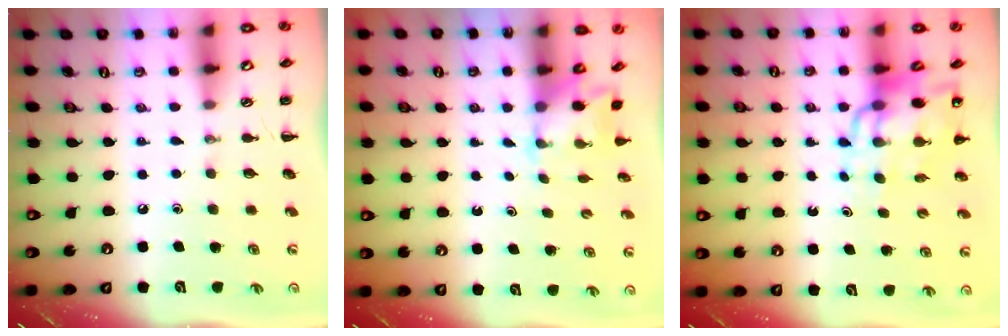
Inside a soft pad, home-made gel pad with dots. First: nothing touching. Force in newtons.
{"total": 2.0, "press": 1.9, "slide": 0.6}
{"total": 14.0, "press": 13.4, "slide": 3.8}